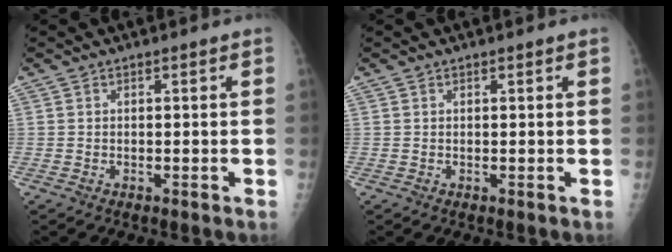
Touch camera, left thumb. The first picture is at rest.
{"total": 0.0}